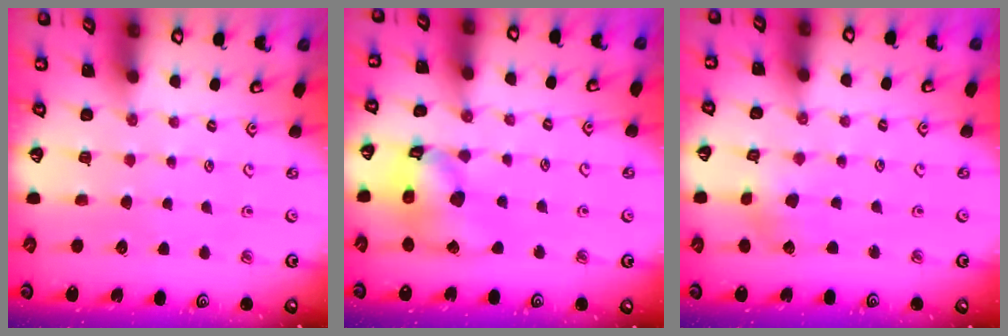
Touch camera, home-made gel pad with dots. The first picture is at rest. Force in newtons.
{"total": 13.2, "press": 13.1, "slide": 1.8}
{"total": 1.9, "press": 1.9, "slide": 0.3}